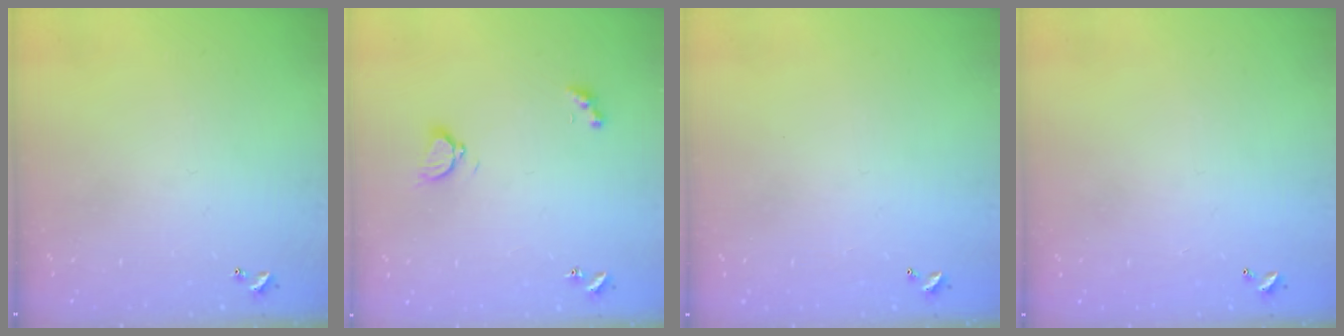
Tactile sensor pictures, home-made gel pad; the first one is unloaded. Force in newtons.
{"total": 2.8, "press": 2.7, "slide": 0.6}
{"total": 2.9, "press": 2.9, "slide": 0.1}
{"total": 2.8, "press": 2.8, "slide": 0.1}